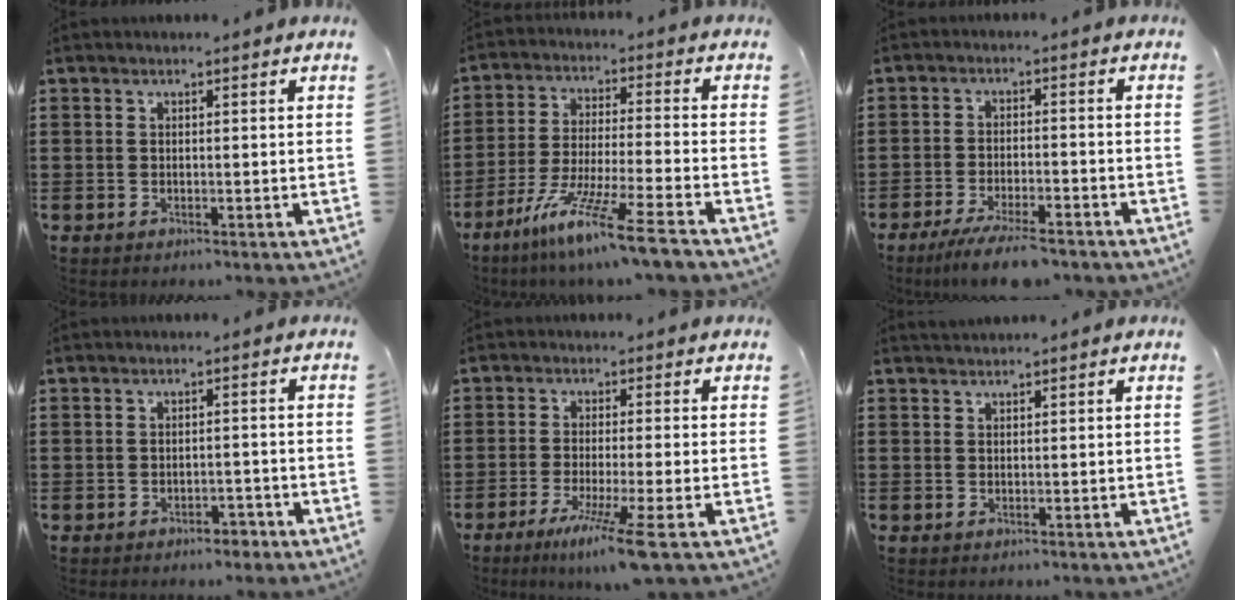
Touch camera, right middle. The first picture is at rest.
{"total": 10.5, "force": [-8.0, -0.6, 6.8], "torque": [-0.132, -0.005, -0.159]}
{"total": 5.8, "force": [-4.9, 0.6, 3.1], "torque": [-0.058, -0.011, -0.091]}
{"total": 2.0, "force": [-1.9, 0.7, 0.2], "torque": [-0.010, -0.002, -0.040]}
{"total": 7.0, "force": [-3.9, -1.1, 5.7], "torque": [-0.110, -0.028, -0.072]}
{"total": 1.0, "force": [1.0, 0.0, 0.1], "torque": [-0.004, -0.002, 0.018]}